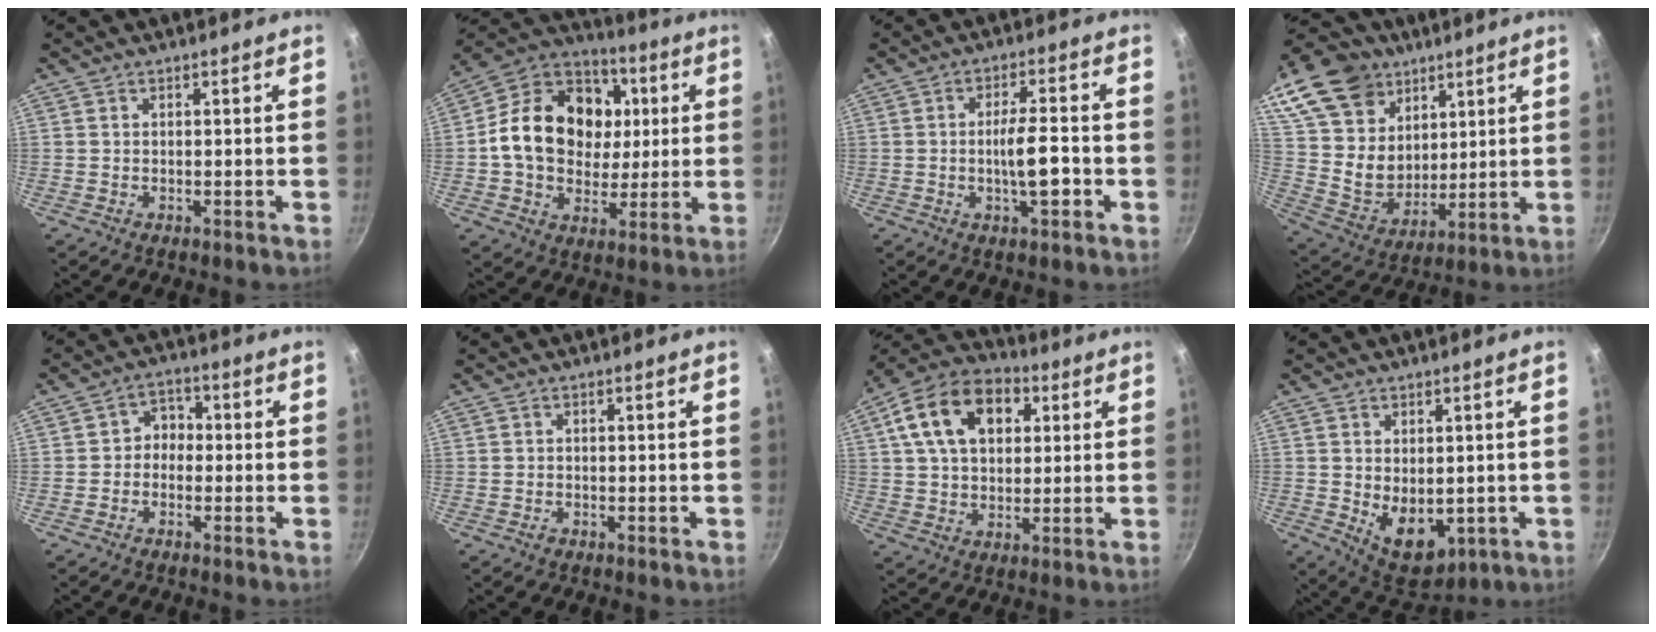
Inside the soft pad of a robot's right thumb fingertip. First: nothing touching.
{"total": 21.6, "force": [2.4, 16.9, 13.2], "torque": [-0.203, 0.022, 0.033]}
{"total": 7.3, "force": [-1.8, 1.9, 6.8], "torque": [-0.102, 0.015, -0.032]}
{"total": 22.3, "force": [11.8, 15.7, 10.5], "torque": [-0.179, -0.032, 0.228]}
{"total": 4.0, "force": [-0.8, 3.3, 2.0], "torque": [-0.002, 0.021, -0.025]}
{"total": 0.9, "force": [-0.5, 0.6, 0.3], "torque": [-0.004, 0.004, -0.009]}
{"total": 16.6, "force": [5.2, 11.2, 11.2], "torque": [-0.177, 0.016, 0.075]}
{"total": 9.3, "force": [-0.7, 6.1, 6.9], "torque": [-0.085, -0.017, 0.012]}